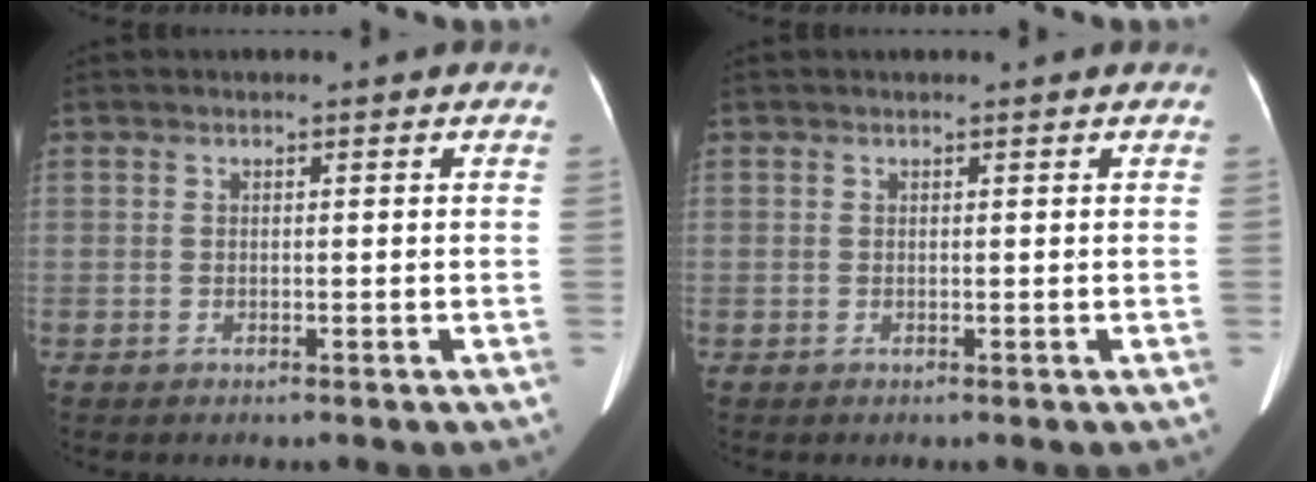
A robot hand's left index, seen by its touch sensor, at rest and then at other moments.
{"total": 0.6, "force": [0.6, 0.0, 0.2], "torque": [-0.004, 0.006, 0.007]}